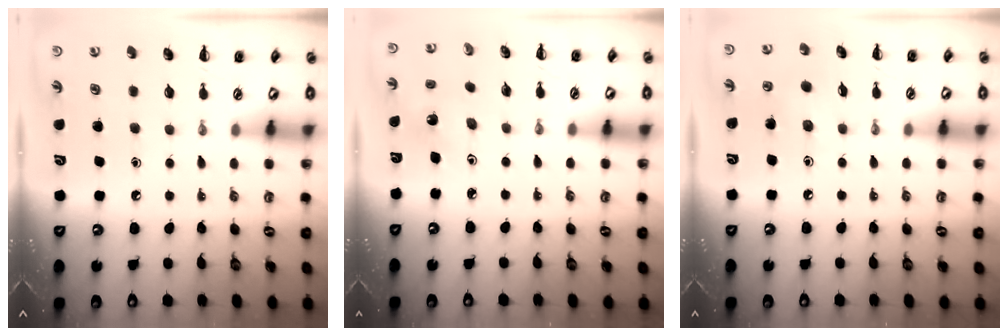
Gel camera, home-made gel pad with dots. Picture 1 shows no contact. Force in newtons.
{"total": 2.1, "press": 1.9, "slide": 0.7}
{"total": 2.4, "press": 2.2, "slide": 0.9}